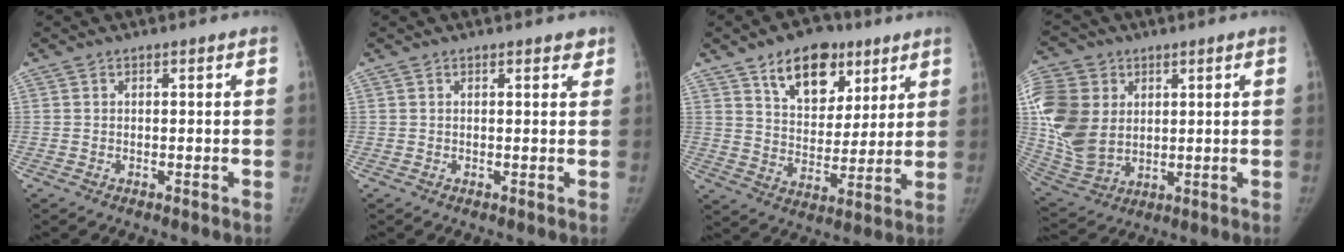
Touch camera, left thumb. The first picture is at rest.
{"total": 1.5, "force": [1.1, 0.6, 0.8], "torque": [0.001, -0.005, 0.011]}
{"total": 14.4, "force": [8.3, 8.9, 7.7], "torque": [-0.073, -0.037, 0.140]}
{"total": 17.1, "force": [3.8, 13.2, 10.2], "torque": [-0.221, -0.011, 0.084]}